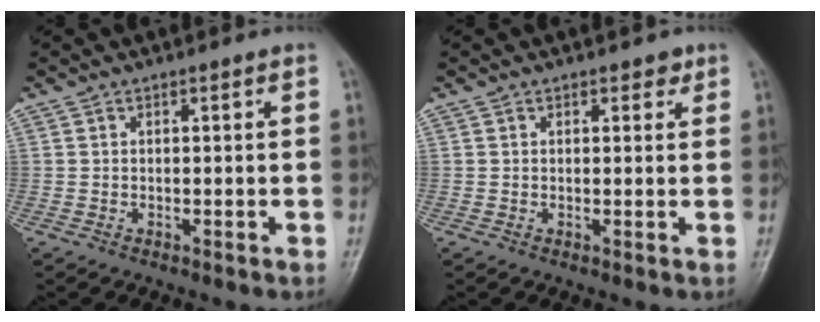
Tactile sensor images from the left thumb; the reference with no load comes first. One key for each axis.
{"total": 1.9, "fx": 1.2, "fy": 1.2, "fz": 0.9, "tx": 0.005, "ty": -0.004, "tz": 0.011}